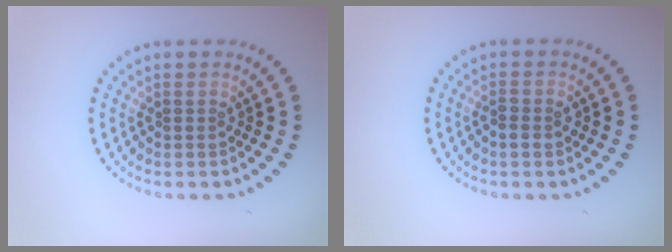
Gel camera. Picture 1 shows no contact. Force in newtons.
{"total": 1.4, "press": 1.4, "slide": 0.2}